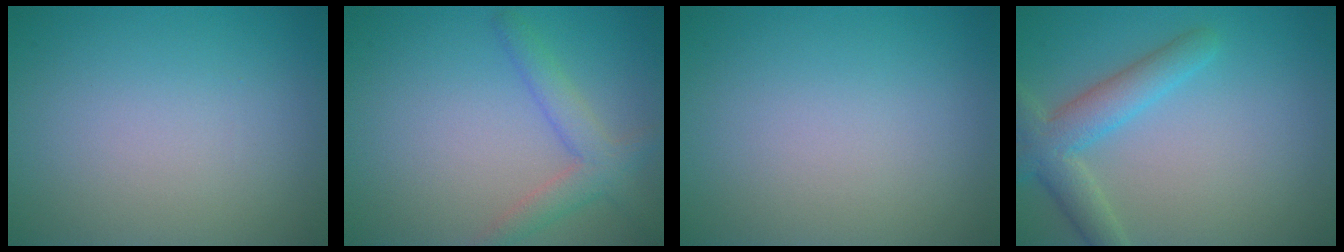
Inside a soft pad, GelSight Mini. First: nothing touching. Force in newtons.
{"total": 3.1, "press": 3.1, "slide": 0.1}
{"total": 0.0}
{"total": 4.3, "press": 4.3, "slide": 0.2}